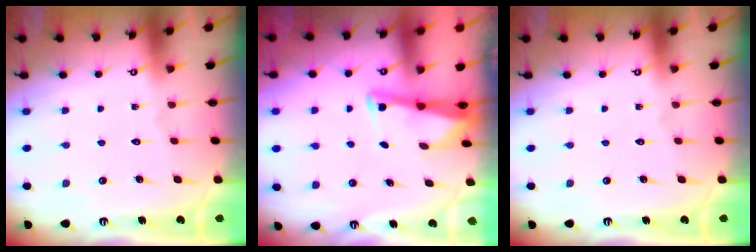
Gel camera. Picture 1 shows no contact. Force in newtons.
{"total": 2.7, "press": 2.7, "slide": 0.2}
{"total": 0.0}